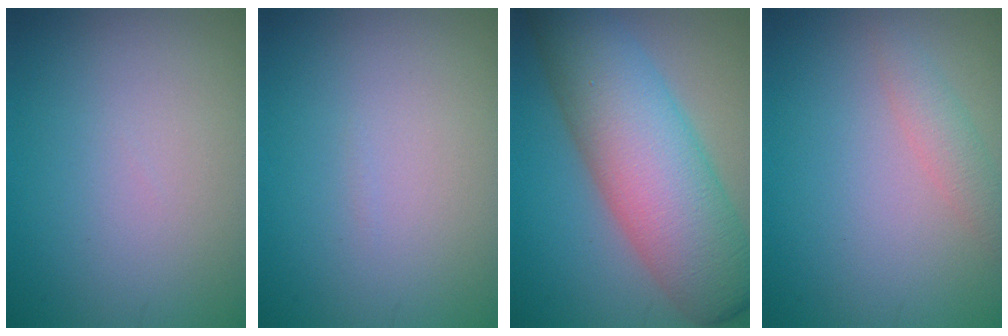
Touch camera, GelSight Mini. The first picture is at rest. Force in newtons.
{"total": 0.0}
{"total": 10.8, "press": 10.8, "slide": 0.2}
{"total": 1.8, "press": 1.8, "slide": 0.1}